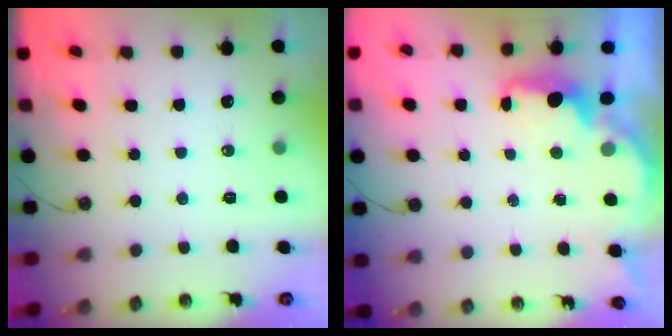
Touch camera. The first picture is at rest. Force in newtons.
{"total": 2.1, "press": 2.0, "slide": 0.6}